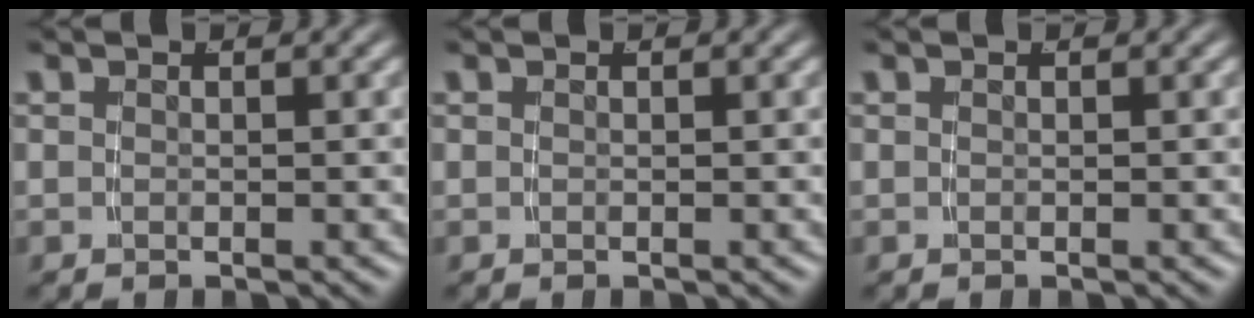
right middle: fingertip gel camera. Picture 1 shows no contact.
{"total": 0.0}
{"total": 0.0}